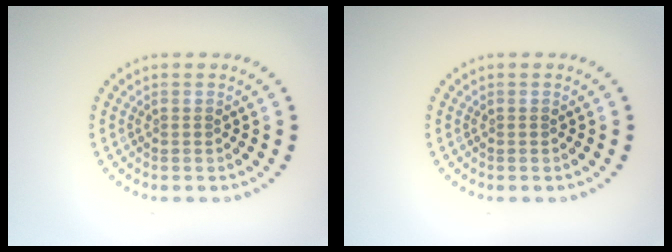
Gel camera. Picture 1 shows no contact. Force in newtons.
{"total": 0.0}